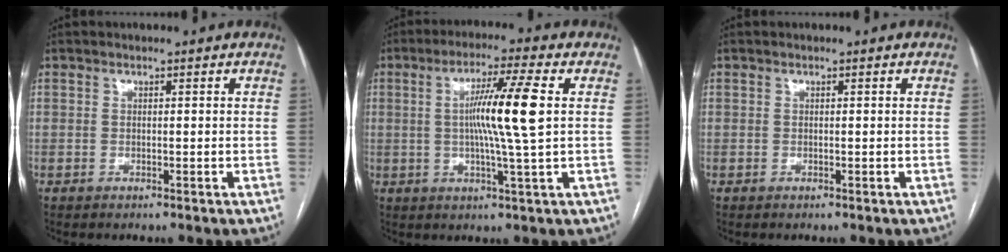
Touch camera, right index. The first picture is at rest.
{"total": 10.1, "force": [1.2, -0.6, 10.0], "torque": [-0.175, 0.002, 0.018]}
{"total": 0.0}